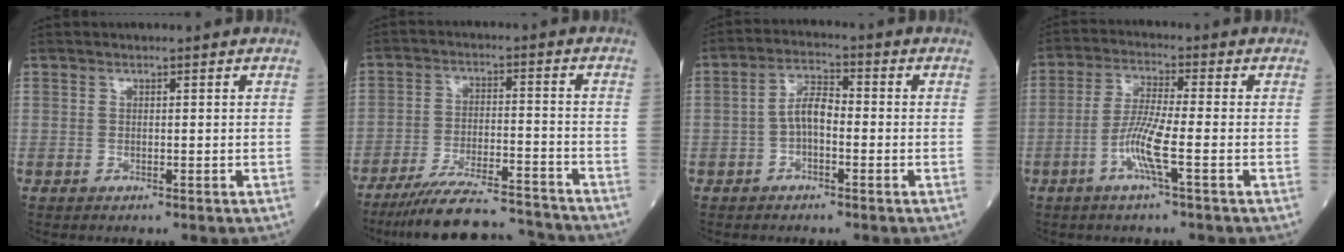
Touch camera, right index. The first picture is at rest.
{"total": 14.6, "force": [-13.8, 1.1, 4.6], "torque": [-0.079, 0.003, -0.218]}
{"total": 4.6, "force": [-1.0, 2.0, 4.1], "torque": [-0.077, 0.012, -0.023]}
{"total": 6.8, "force": [-2.5, -0.2, 6.3], "torque": [-0.128, -0.004, -0.053]}